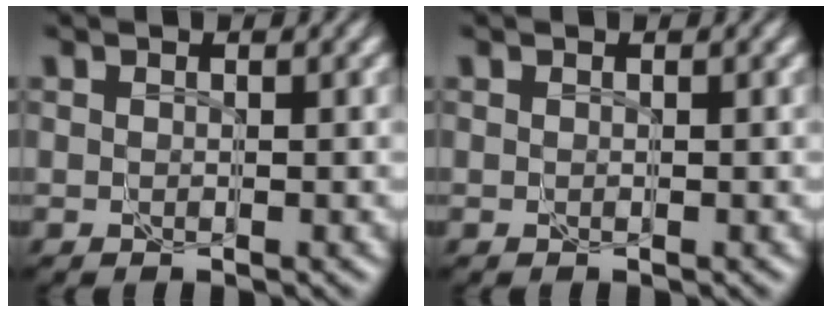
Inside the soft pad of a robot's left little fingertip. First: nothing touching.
{"total": 0.0}